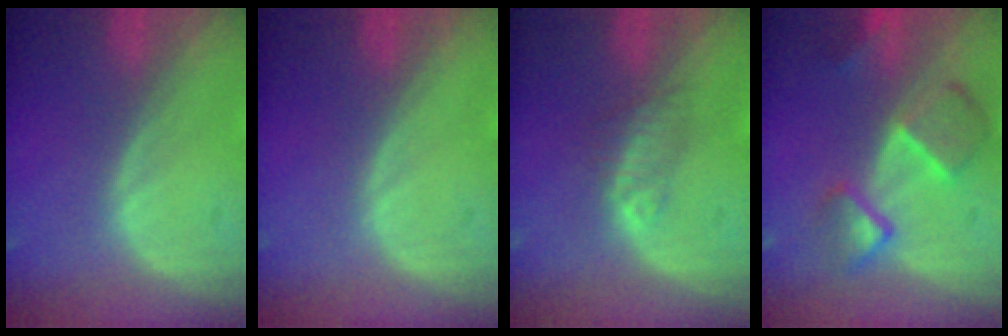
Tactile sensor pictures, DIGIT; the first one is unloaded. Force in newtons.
{"total": 0.0}
{"total": 2.3, "press": 2.1, "slide": 0.8}
{"total": 6.9, "press": 6.7, "slide": 1.6}